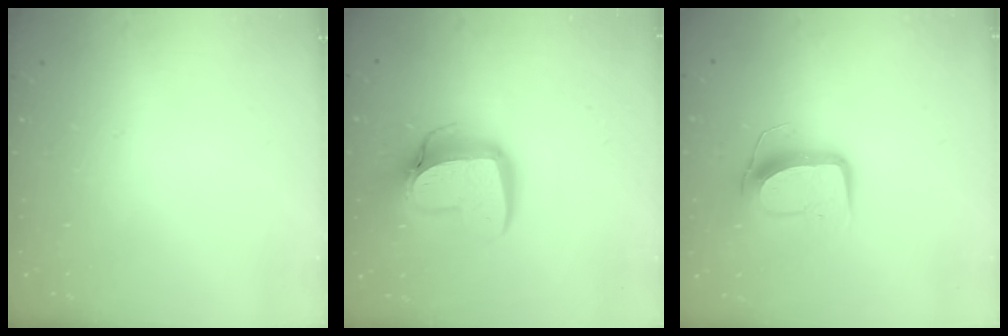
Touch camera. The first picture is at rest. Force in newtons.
{"total": 15.5, "press": 15.5, "slide": 1.2}
{"total": 12.1, "press": 12.1, "slide": 1.0}